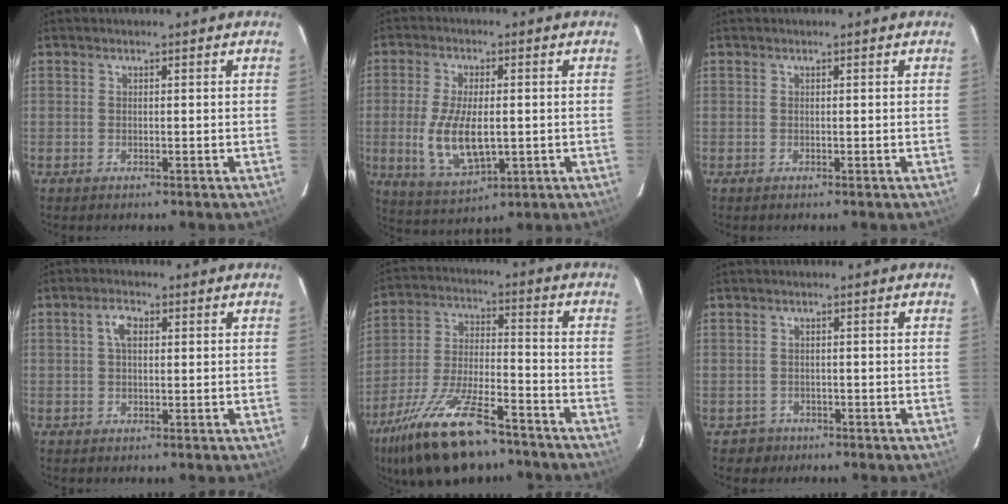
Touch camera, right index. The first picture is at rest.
{"total": 11.4, "force": [-1.4, 5.1, 10.0], "torque": [-0.205, -0.014, -0.017]}
{"total": 0.0}
{"total": 3.1, "force": [0.8, 1.7, 2.5], "torque": [-0.048, 0.010, 0.014]}
{"total": 20.1, "force": [-14.4, 6.7, 12.3], "torque": [-0.249, -0.032, -0.247]}
{"total": 2.6, "force": [-1.2, 2.3, 0.0], "torque": [-0.005, 0.006, -0.017]}